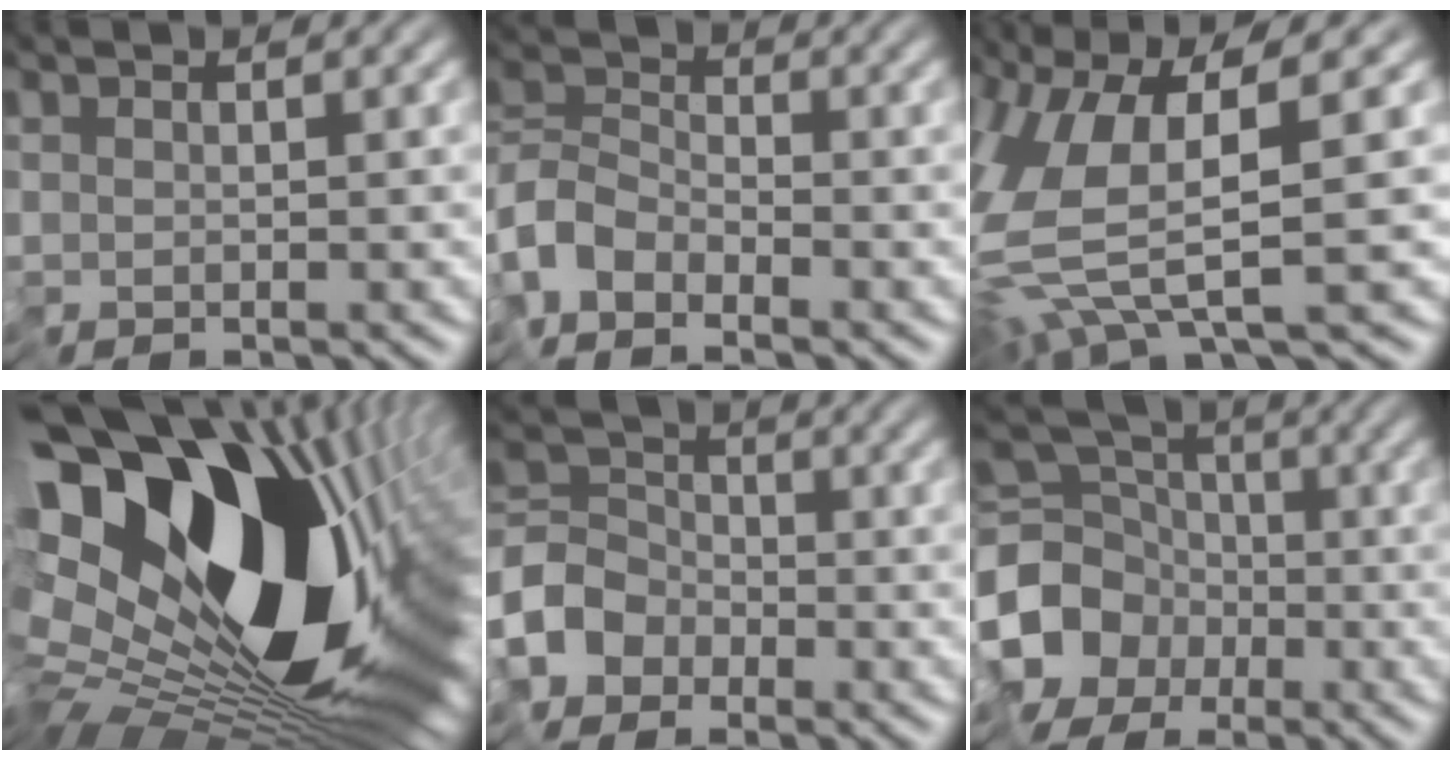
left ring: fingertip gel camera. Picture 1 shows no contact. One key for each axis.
{"total": 3.7, "fx": -3.0, "fy": 1.7, "fz": 1.4, "tx": -0.031, "ty": 0.007, "tz": -0.077}
{"total": 7.5, "fx": 0.0, "fy": 1.9, "fz": 7.3, "tx": -0.166, "ty": -0.010, "tz": -0.004}
{"total": 19.7, "fx": 5.1, "fy": 11.0, "fz": 15.6, "tx": -0.260, "ty": 0.014, "tz": 0.094}
{"total": 4.5, "fx": -2.8, "fy": 3.2, "fz": 1.4, "tx": -0.028, "ty": 0.012, "tz": -0.075}
{"total": 8.3, "fx": -3.3, "fy": 6.8, "fz": 3.5, "tx": -0.086, "ty": -0.006, "tz": -0.077}